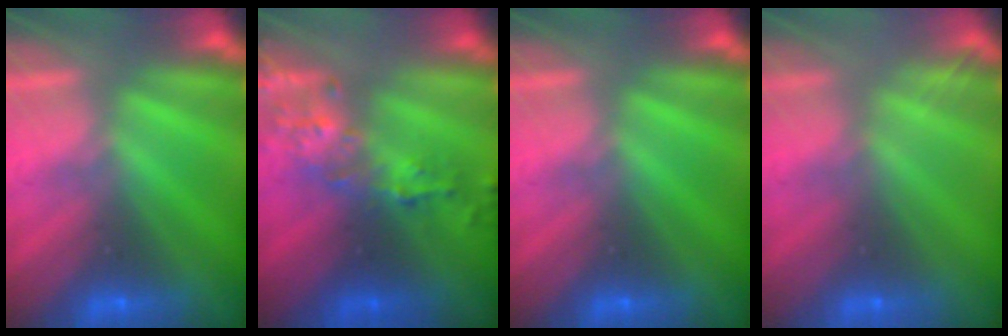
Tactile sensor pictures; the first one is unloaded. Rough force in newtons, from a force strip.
{"total": 6.7}
{"total": 0.0}
{"total": 2.1}